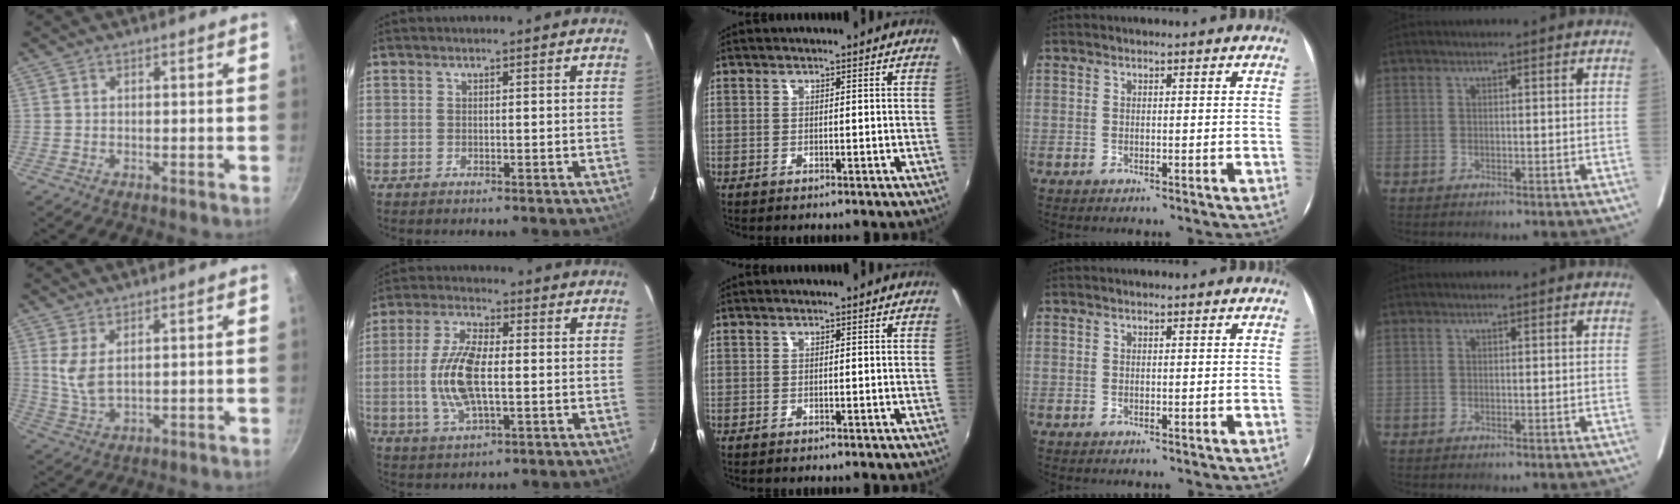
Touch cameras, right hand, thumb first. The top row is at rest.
{"thumb": {"total": 5.5, "force": [2.0, 2.7, 4.3], "torque": [-0.083, -0.022, 0.046]}, "index": {"total": 11.6, "force": [-0.7, 4.5, 10.7], "torque": [-0.224, 0.003, -0.013]}}